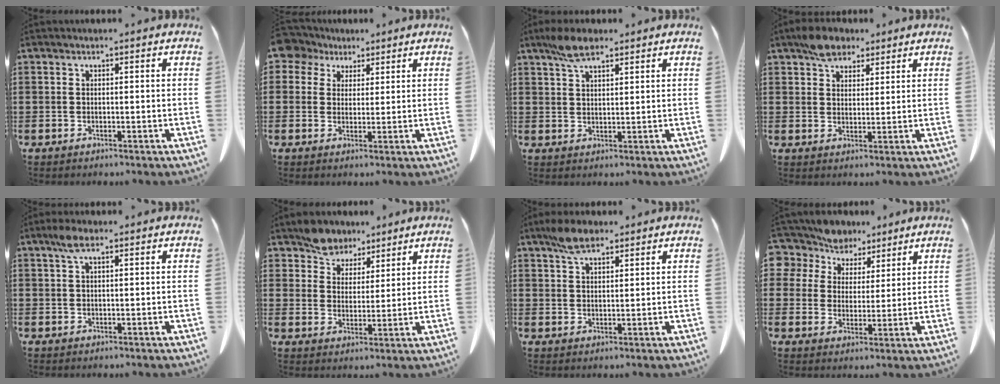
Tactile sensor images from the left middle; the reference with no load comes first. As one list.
[{"total": 5.1, "force": [3.4, 3.6, 1.3], "torque": [-0.042, 0.003, 0.063]}, {"total": 5.2, "force": [3.6, 1.8, 3.3], "torque": [-0.075, 0.005, 0.066]}, {"total": 5.2, "force": [4.0, 2.8, 1.8], "torque": [-0.041, 0.006, 0.076]}, {"total": 3.0, "force": [1.3, 1.1, 2.4], "torque": [-0.054, 0.006, 0.023]}, {"total": 5.7, "force": [4.9, 2.9, 0.4], "torque": [-0.032, -0.006, 0.096]}, {"total": 5.1, "force": [3.6, 2.0, 3.1], "torque": [-0.070, 0.005, 0.067]}, {"total": 7.0, "force": [5.8, 3.8, -0.1], "torque": [-0.041, -0.024, 0.111]}]